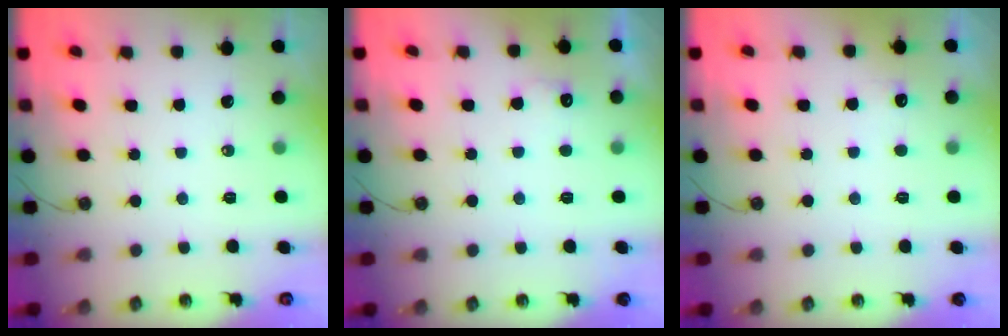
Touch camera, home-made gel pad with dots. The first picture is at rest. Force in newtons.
{"total": 4.8, "press": 4.7, "slide": 1.2}
{"total": 3.8, "press": 3.6, "slide": 1.1}